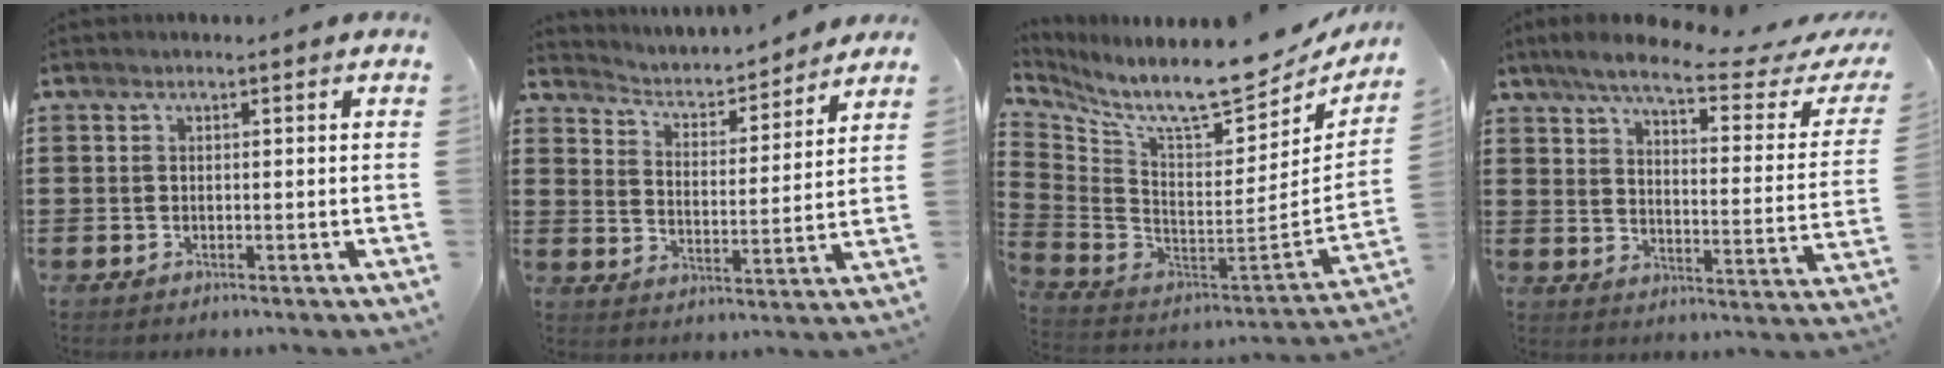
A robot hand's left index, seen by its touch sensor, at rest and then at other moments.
{"total": 2.8, "force": [2.7, 0.7, 0.3], "torque": [-0.026, -0.026, 0.035]}
{"total": 10.5, "force": [8.6, 1.2, 5.9], "torque": [-0.136, -0.084, 0.144]}
{"total": 7.5, "force": [5.7, 0.7, 4.8], "torque": [-0.108, -0.031, 0.093]}